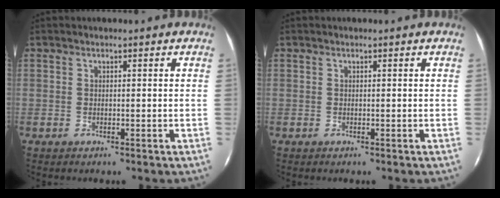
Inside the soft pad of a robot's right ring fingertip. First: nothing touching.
{"total": 0.0}